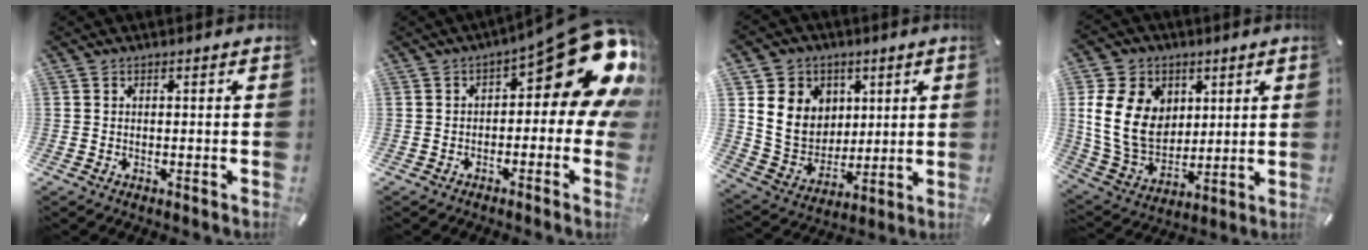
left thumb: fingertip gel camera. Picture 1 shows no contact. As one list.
[{"total": 16.5, "force": [6.8, 6.5, 13.5], "torque": [-0.164, -0.055, 0.111]}, {"total": 12.5, "force": [3.7, 11.4, 3.5], "torque": [-0.077, -0.017, 0.081]}, {"total": 15.3, "force": [3.5, 12.6, 8.0], "torque": [-0.181, -0.007, 0.066]}]